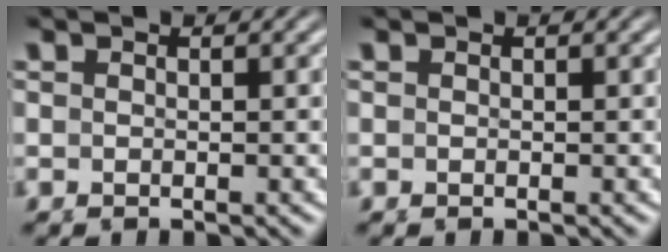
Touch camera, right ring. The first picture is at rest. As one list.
[{"total": 0.0}]